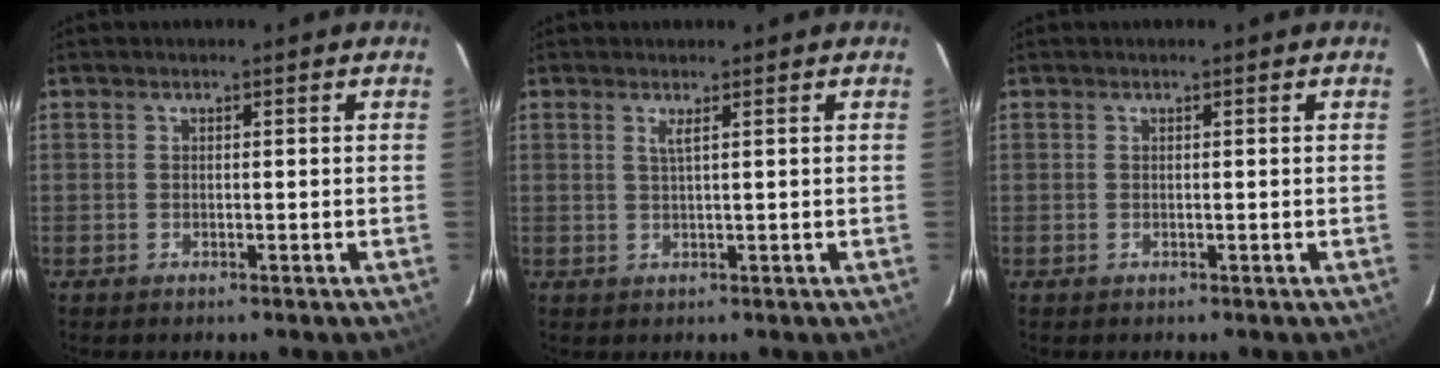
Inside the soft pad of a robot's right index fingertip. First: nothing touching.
{"total": 1.2, "force": [0.6, -0.3, 1.0], "torque": [-0.019, -0.002, 0.011]}
{"total": 0.0}